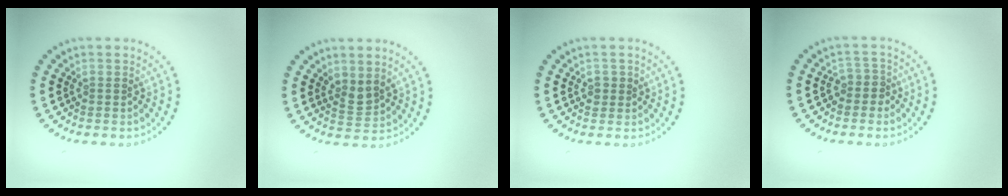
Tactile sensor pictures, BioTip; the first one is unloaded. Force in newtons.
{"total": 1.8, "press": 1.4, "slide": 1.2}
{"total": 0.9, "press": 0.8, "slide": 0.3}
{"total": 1.7, "press": 1.3, "slide": 1.1}